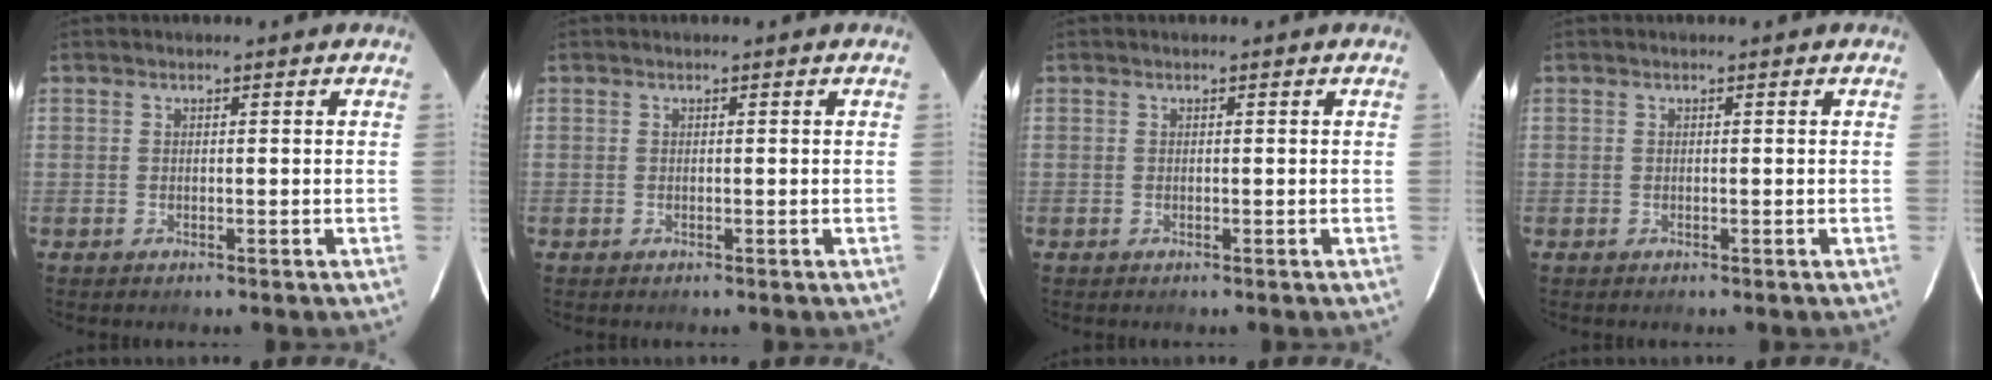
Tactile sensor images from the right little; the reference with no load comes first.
{"total": 0.0}
{"total": 0.0}
{"total": 0.0}